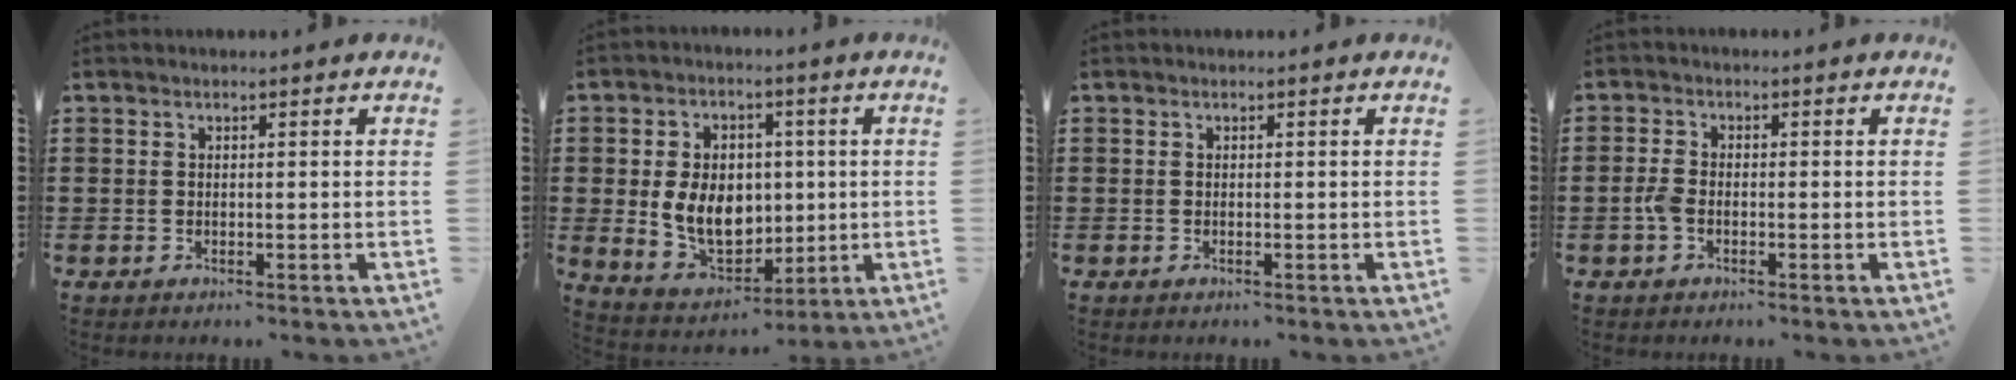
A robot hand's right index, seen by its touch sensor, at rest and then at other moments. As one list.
[{"total": 9.4, "force": [0.3, 7.1, 6.2], "torque": [-0.126, 0.008, 0.004]}, {"total": 0.0}, {"total": 2.4, "force": [-0.9, 1.2, 1.8], "torque": [-0.058, -0.006, -0.023]}]